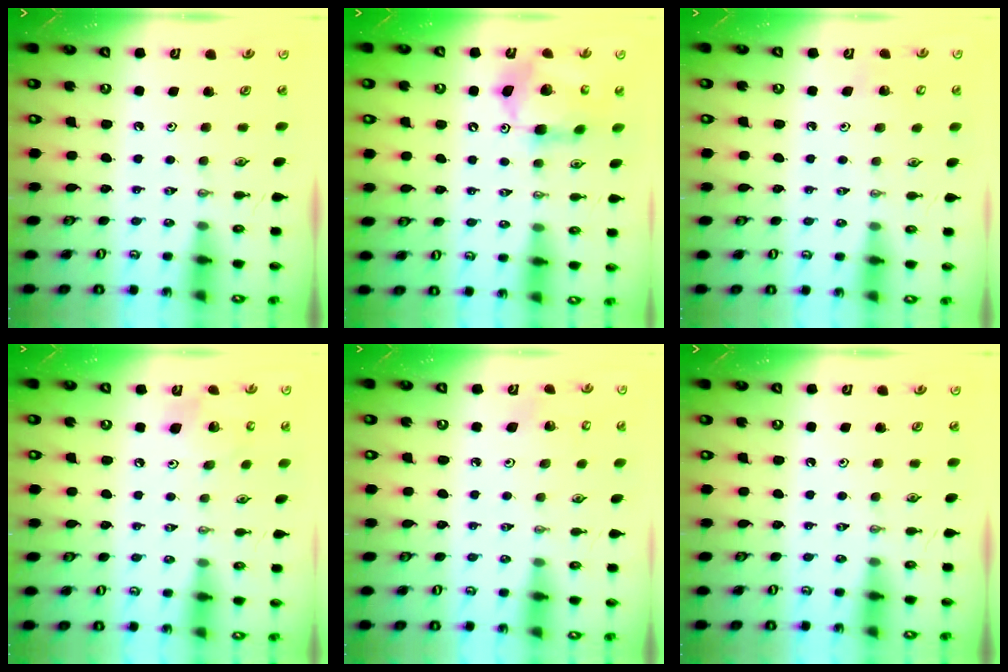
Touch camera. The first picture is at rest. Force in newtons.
{"total": 12.4, "press": 12.3, "slide": 1.2}
{"total": 4.5, "press": 4.4, "slide": 0.3}
{"total": 11.0, "press": 10.8, "slide": 1.6}
{"total": 3.0, "press": 2.6, "slide": 1.5}
{"total": 0.0}